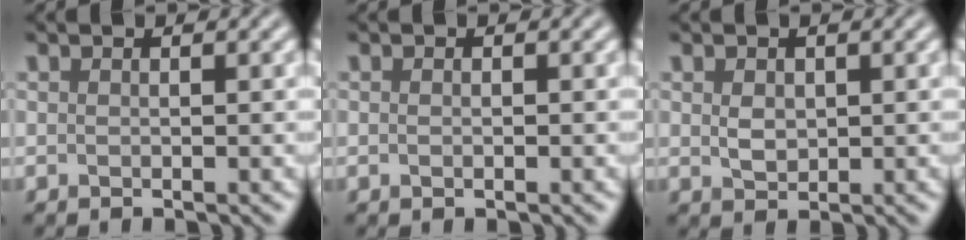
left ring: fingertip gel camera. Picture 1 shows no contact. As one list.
[{"total": 0.7, "force": [0.0, 0.4, 0.5], "torque": [-0.010, 0.001, 0.000]}, {"total": 1.9, "force": [0.3, 1.4, 1.2], "torque": [-0.023, -0.002, 0.008]}]